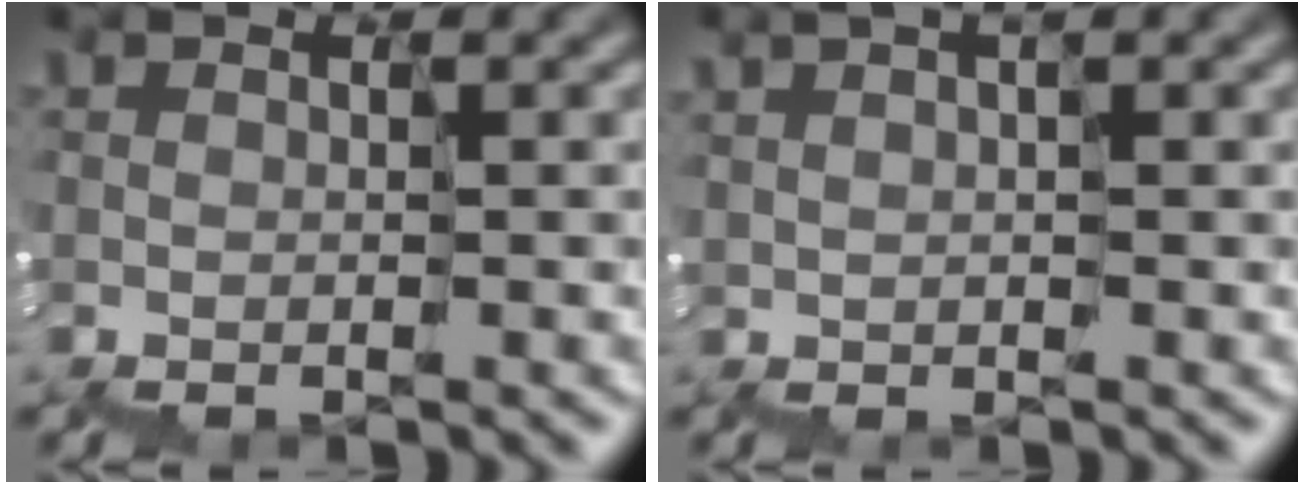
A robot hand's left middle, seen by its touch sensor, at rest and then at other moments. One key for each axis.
{"total": 1.5, "fx": 0.3, "fy": -1.1, "fz": -0.9, "tx": 0.023, "ty": 0.005, "tz": 0.010}